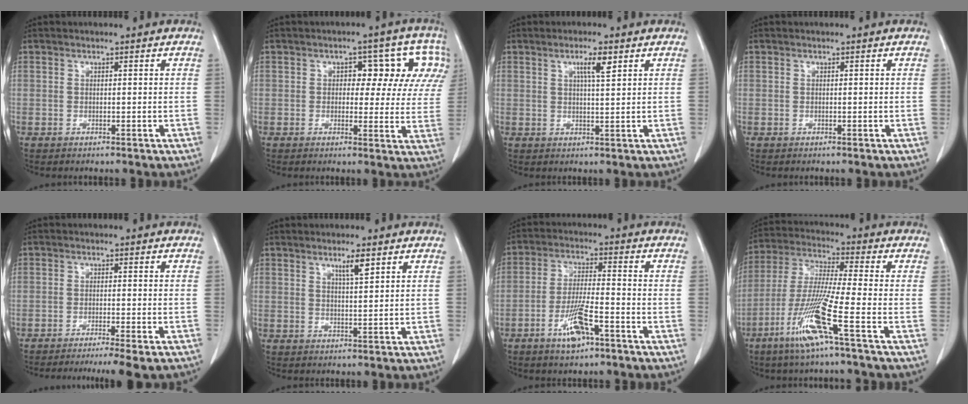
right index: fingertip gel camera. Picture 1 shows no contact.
{"total": 9.8, "force": [2.9, 5.3, 7.7], "torque": [-0.069, 0.033, 0.030]}
{"total": 3.4, "force": [1.7, 0.2, 3.0], "torque": [-0.051, -0.001, 0.028]}
{"total": 0.0}
{"total": 10.4, "force": [-8.9, -0.2, 5.3], "torque": [-0.052, -0.024, -0.118]}
{"total": 2.8, "force": [1.7, 0.1, 2.2], "torque": [-0.042, -0.003, 0.031]}
{"total": 7.7, "force": [-4.1, 1.6, 6.3], "torque": [-0.125, -0.005, -0.073]}
{"total": 12.5, "force": [-6.1, -1.1, 10.9], "torque": [-0.226, -0.024, -0.124]}